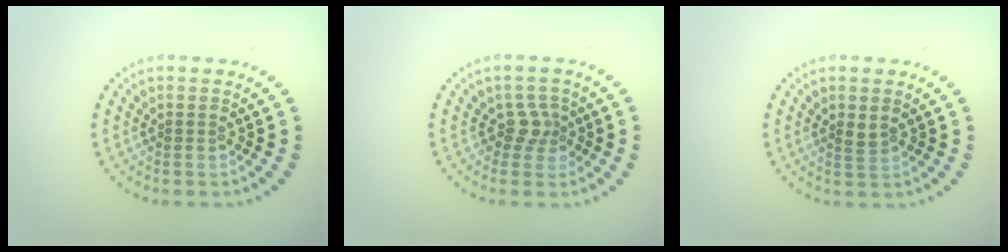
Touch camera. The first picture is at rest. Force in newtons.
{"total": 2.0, "press": 1.4, "slide": 1.4}
{"total": 0.9, "press": 0.9, "slide": 0.3}